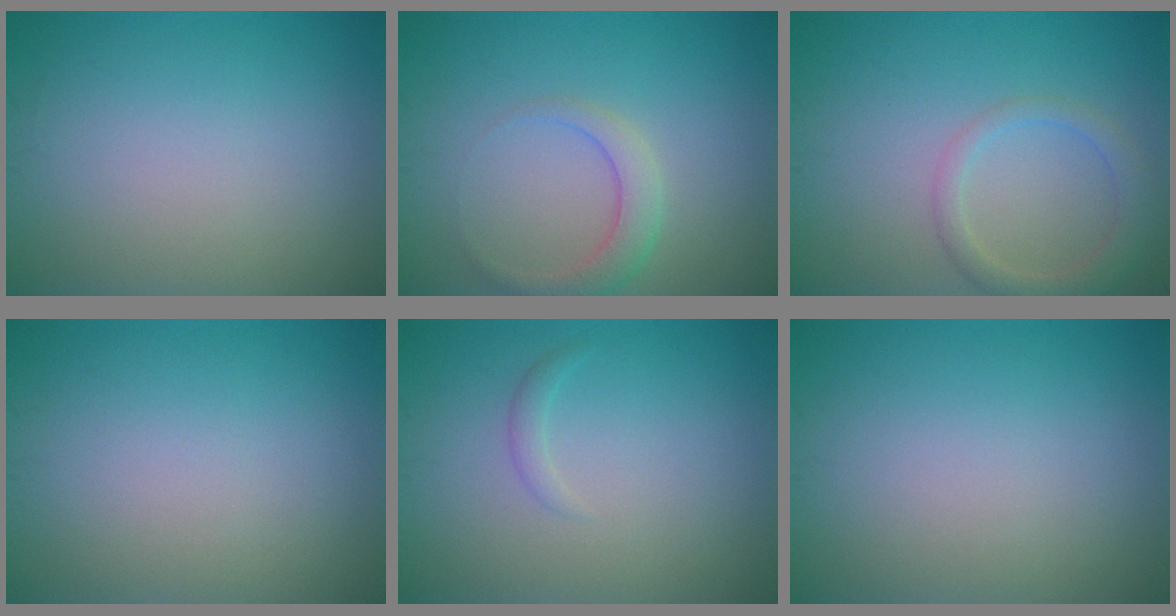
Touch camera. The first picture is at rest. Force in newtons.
{"total": 2.5, "press": 2.5, "slide": 0.1}
{"total": 2.7, "press": 2.7, "slide": 0.1}
{"total": 0.0}
{"total": 0.9, "press": 0.9, "slide": 0.0}
{"total": 0.0}